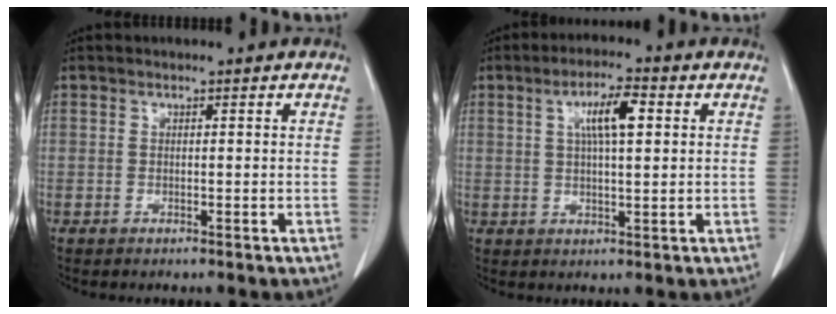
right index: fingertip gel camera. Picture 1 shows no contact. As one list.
[{"total": 7.1, "force": [2.1, 1.7, 6.6], "torque": [-0.120, 0.011, 0.038]}]